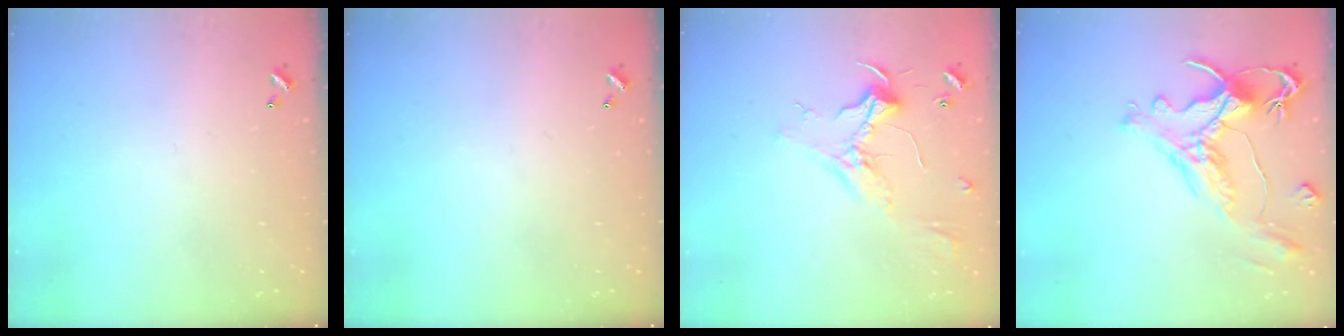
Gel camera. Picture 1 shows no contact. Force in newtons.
{"total": 0.0}
{"total": 2.4, "press": 2.3, "slide": 0.7}
{"total": 1.5, "press": 0.7, "slide": 1.3}